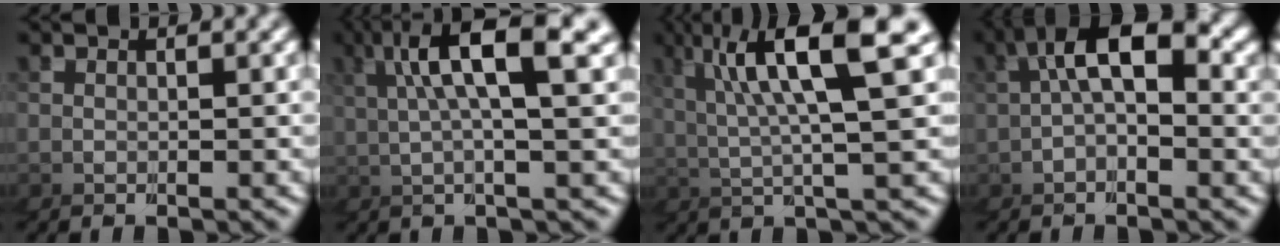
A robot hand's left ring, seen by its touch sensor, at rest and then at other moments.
{"total": 4.6, "force": [3.4, -0.7, 3.1], "torque": [-0.060, 0.035, 0.041]}
{"total": 6.6, "force": [4.5, 0.5, 4.9], "torque": [-0.091, 0.036, 0.058]}
{"total": 5.5, "force": [1.6, 3.4, 4.0], "torque": [-0.105, -0.006, 0.021]}